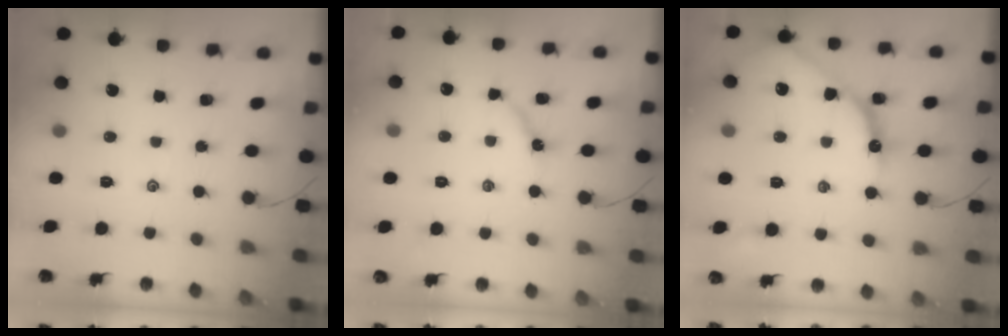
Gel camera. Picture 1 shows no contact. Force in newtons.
{"total": 5.7, "press": 5.6, "slide": 0.7}
{"total": 12.6, "press": 12.6, "slide": 1.0}